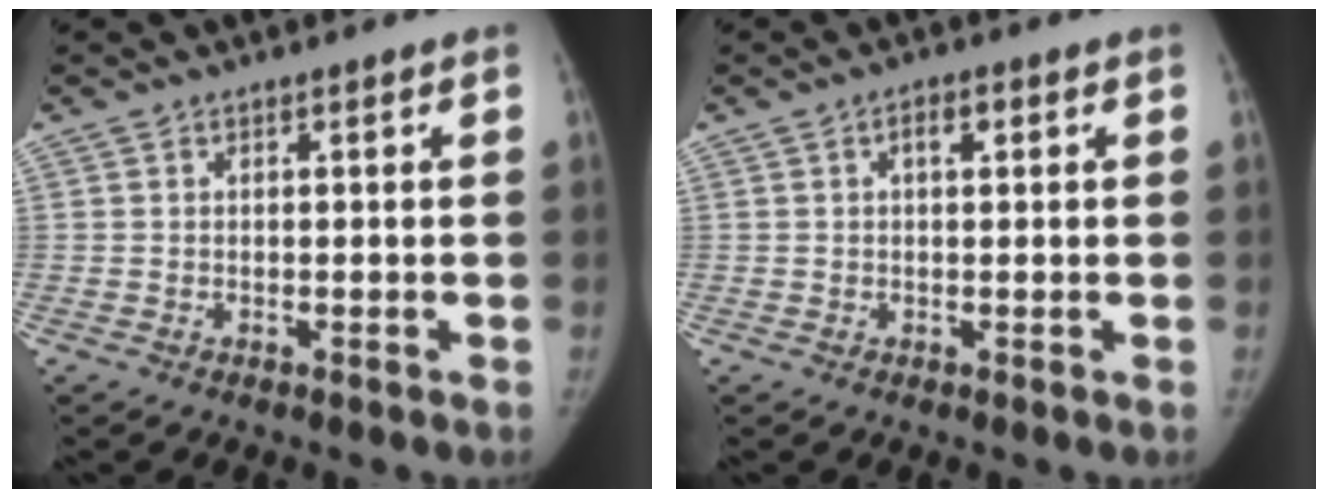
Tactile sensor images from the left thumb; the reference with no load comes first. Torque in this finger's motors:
{"motor_torque": [-0.06, 0.07, -0.03, 0.08, 0.06]}